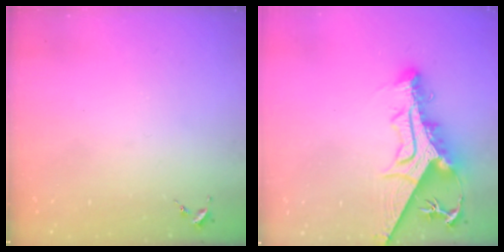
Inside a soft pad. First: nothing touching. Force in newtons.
{"total": 15.2, "press": 15.1, "slide": 1.6}